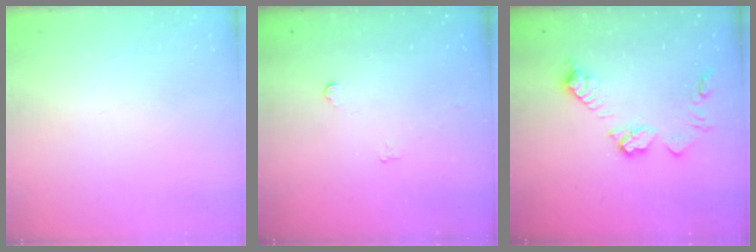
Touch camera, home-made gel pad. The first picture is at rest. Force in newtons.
{"total": 3.4, "press": 3.4, "slide": 0.3}
{"total": 11.6, "press": 11.6, "slide": 0.3}